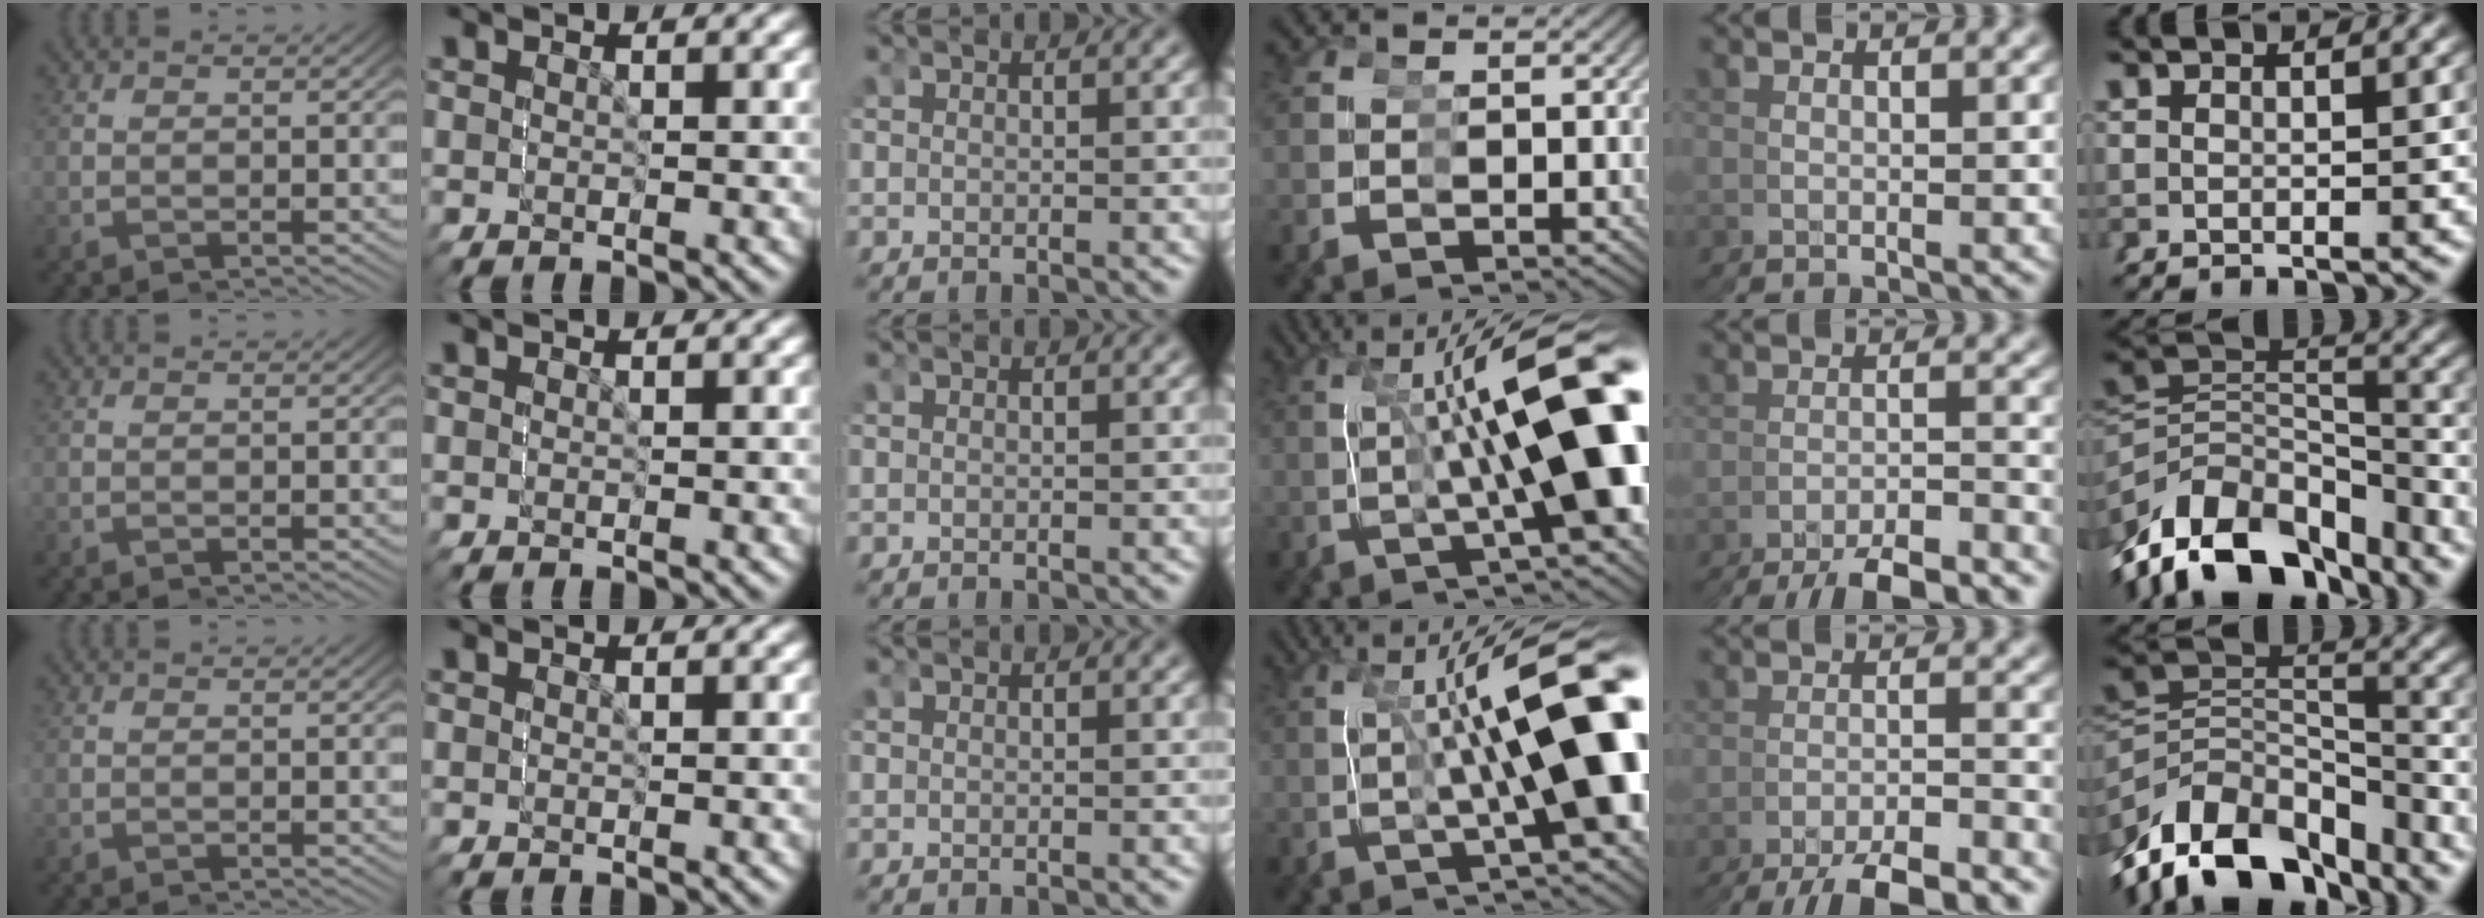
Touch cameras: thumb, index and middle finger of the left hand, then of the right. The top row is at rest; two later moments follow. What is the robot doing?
{"motion": "grasp_and_lifting", "object": "screwdriver"}